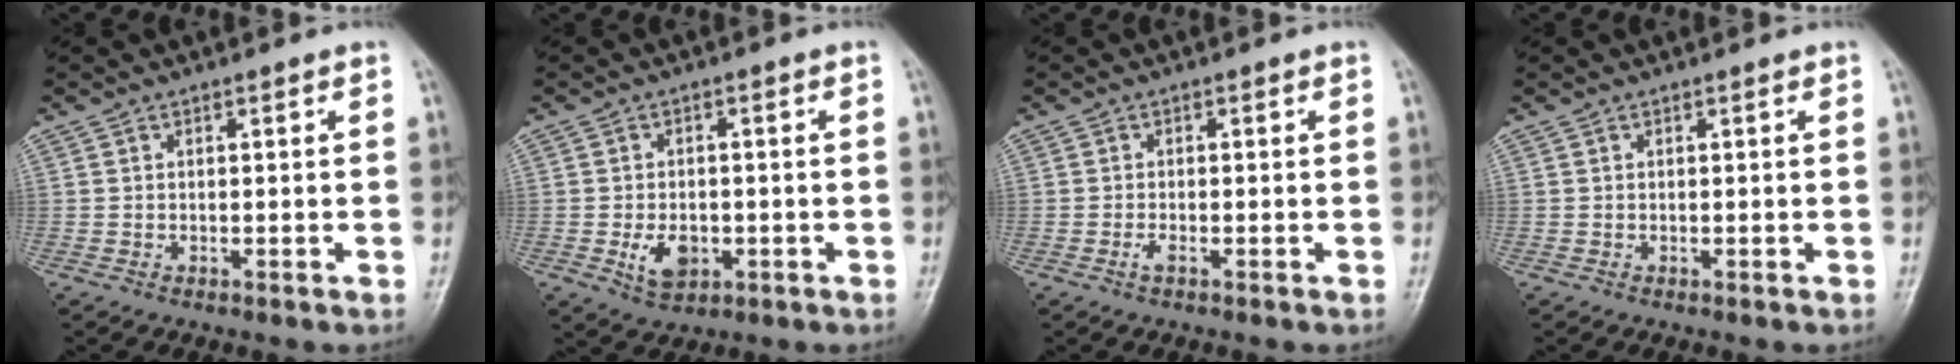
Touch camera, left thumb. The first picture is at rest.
{"total": 5.5, "force": [-1.7, 3.8, 3.6], "torque": [-0.053, -0.002, -0.024]}
{"total": 1.1, "force": [-0.8, 0.3, 0.7], "torque": [-0.021, 0.000, -0.017]}
{"total": 0.0}